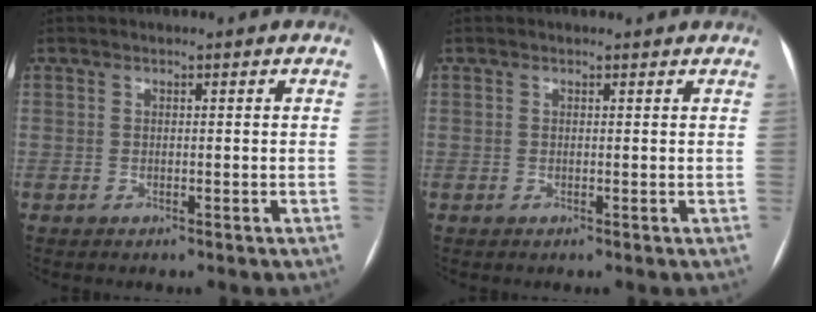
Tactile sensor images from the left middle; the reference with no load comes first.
{"total": 1.1, "force": [1.1, 0.3, 0.0], "torque": [-0.011, 0.005, 0.008]}